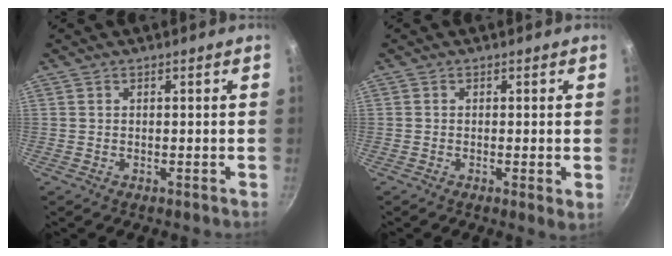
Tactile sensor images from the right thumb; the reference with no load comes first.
{"total": 2.0, "force": [-0.2, 0.4, 1.9], "torque": [-0.031, -0.008, -0.006]}